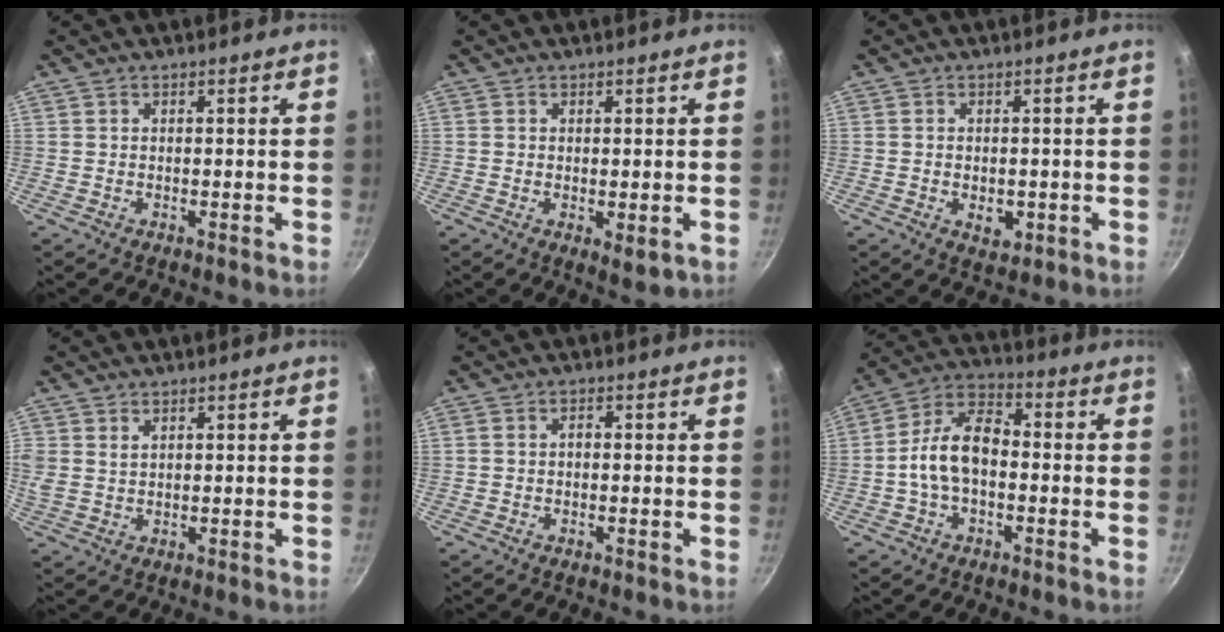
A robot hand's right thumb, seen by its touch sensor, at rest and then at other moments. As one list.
[{"total": 2.9, "force": [-0.2, 1.4, 2.5], "torque": [-0.038, -0.012, -0.002]}, {"total": 3.7, "force": [-0.8, 2.4, 2.6], "torque": [-0.032, 0.000, -0.007]}, {"total": 4.2, "force": [1.8, 2.9, 2.4], "torque": [-0.046, 0.003, 0.040]}, {"total": 1.3, "force": [-0.3, 0.9, 0.9], "torque": [-0.014, 0.011, -0.006]}, {"total": 11.3, "force": [-1.5, 6.9, 8.8], "torque": [-0.140, 0.042, -0.044]}]